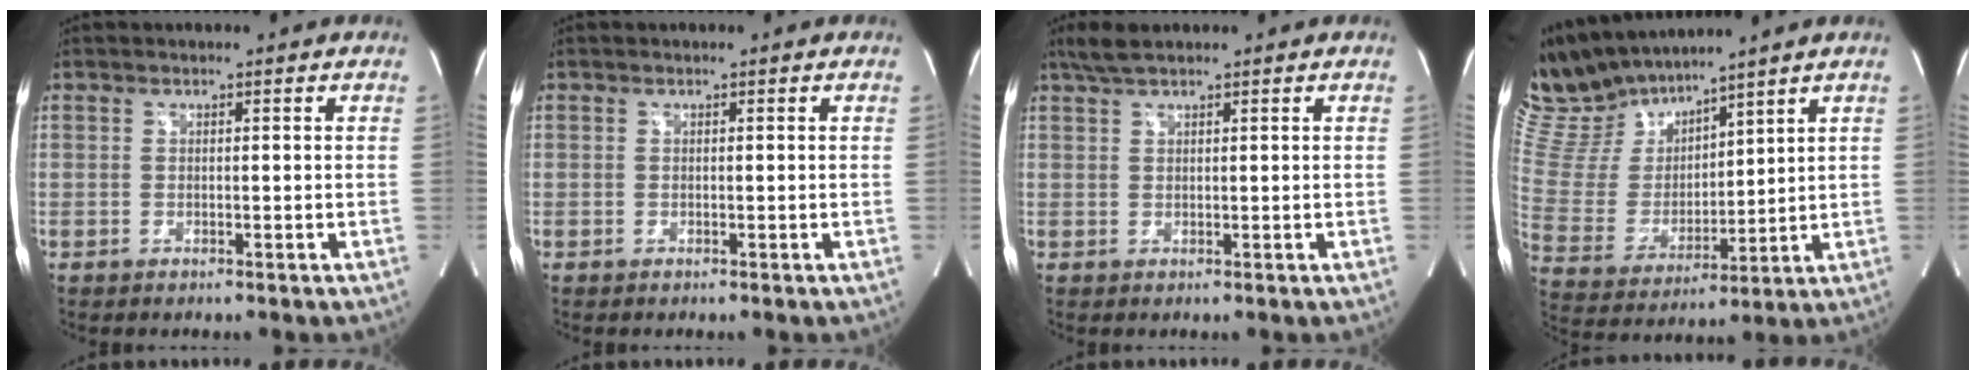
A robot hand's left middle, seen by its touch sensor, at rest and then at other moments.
{"total": 0.0}
{"total": 3.0, "force": [2.5, 0.2, 1.7], "torque": [-0.042, 0.011, 0.052]}
{"total": 13.2, "force": [12.2, 3.4, 3.7], "torque": [-0.098, 0.014, 0.258]}